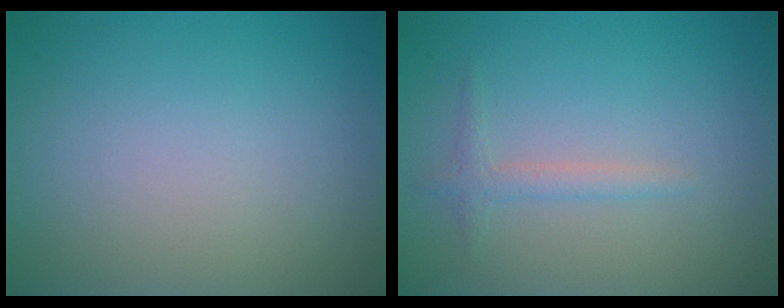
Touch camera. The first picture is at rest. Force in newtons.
{"total": 1.3, "press": 1.3, "slide": 0.0}